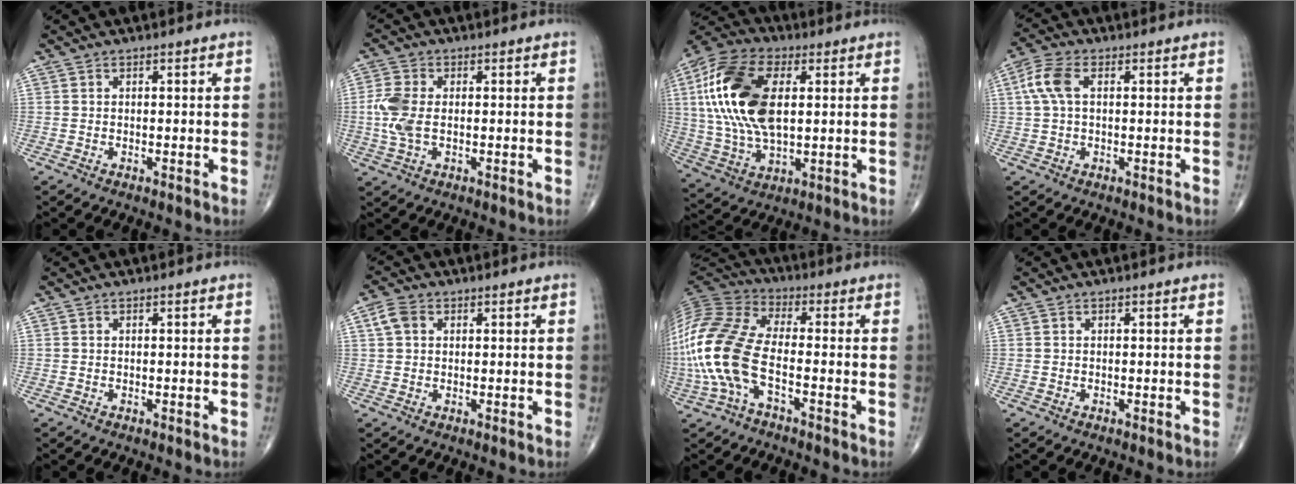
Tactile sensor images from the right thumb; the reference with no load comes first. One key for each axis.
{"total": 6.3, "fx": -0.2, "fy": 3.7, "fz": 5.2, "tx": -0.134, "ty": 0.005, "tz": -0.007}
{"total": 20.7, "fx": 3.8, "fy": 10.8, "fz": 17.2, "tx": -0.359, "ty": 0.000, "tz": 0.062}
{"total": 6.0, "fx": 1.2, "fy": 3.3, "fz": 4.9, "tx": -0.125, "ty": 0.019, "tz": 0.021}
{"total": 0.0}
{"total": 3.5, "fx": 1.1, "fy": 2.6, "fz": 2.1, "tx": -0.041, "ty": 0.009, "tz": 0.019}
{"total": 17.1, "fx": -4.4, "fy": 7.8, "fz": 14.5, "tx": -0.332, "ty": 0.030, "tz": -0.088}
{"total": 0.0}